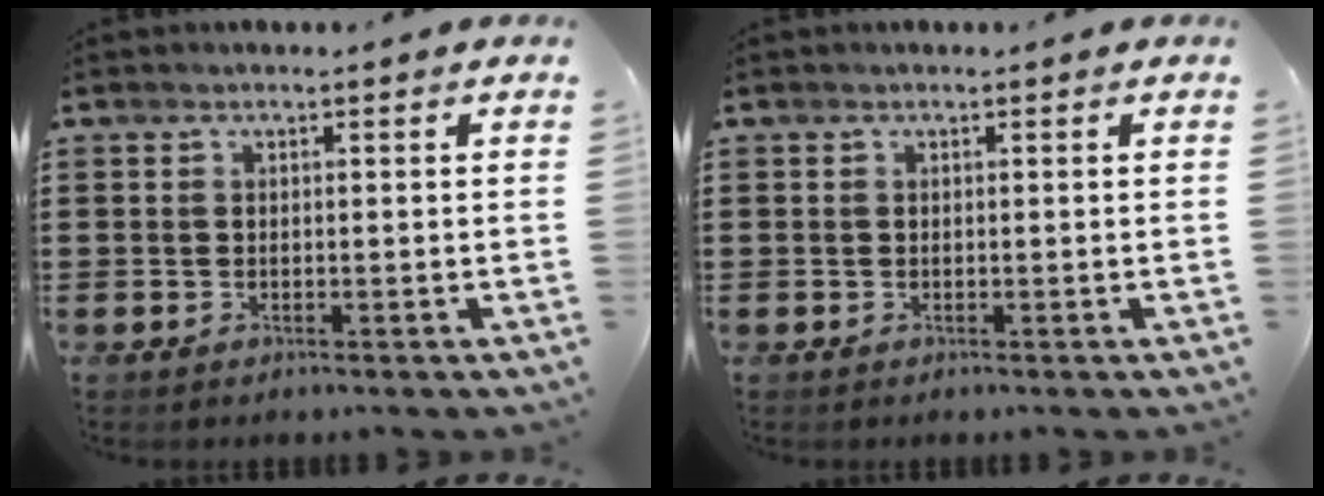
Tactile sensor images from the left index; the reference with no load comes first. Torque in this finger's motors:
{"motor_torque": [0.02, 0.02, 0.00, 0.01]}